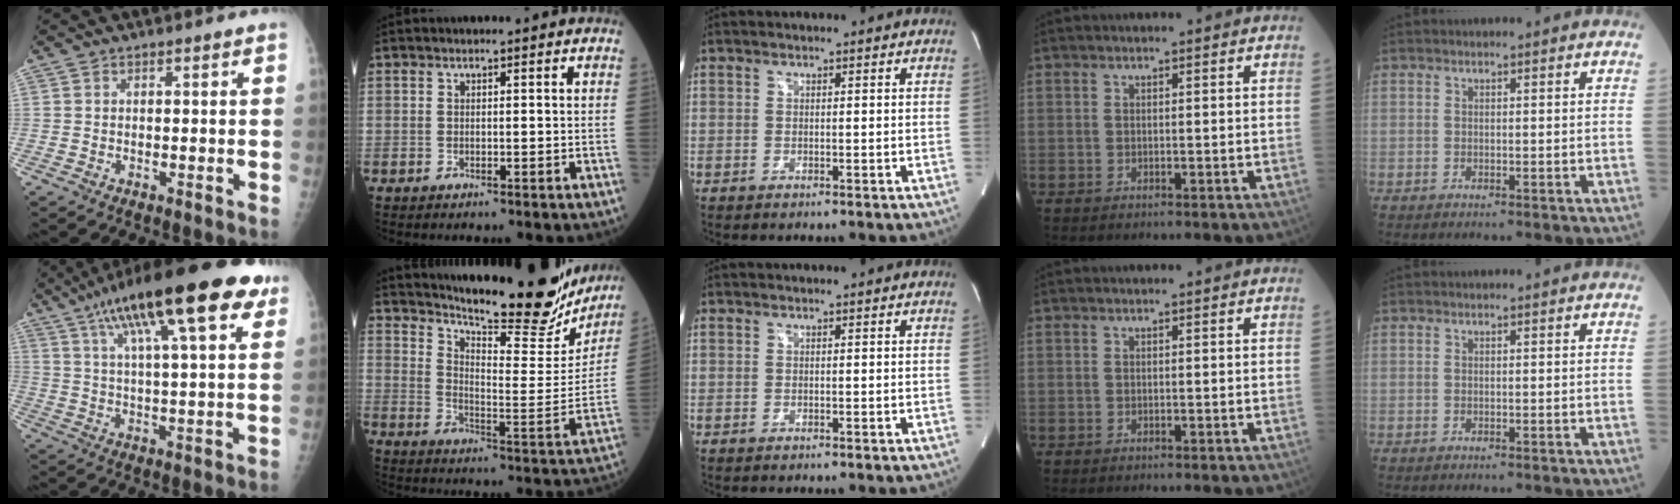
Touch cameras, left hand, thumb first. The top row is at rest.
{"thumb": {"total": 23.1, "force": [12.5, 5.8, 18.5], "torque": [-0.287, 0.000, 0.194]}, "index": {"total": 24.6, "force": [21.7, 4.3, 10.7], "torque": [-0.165, -0.060, 0.285]}}